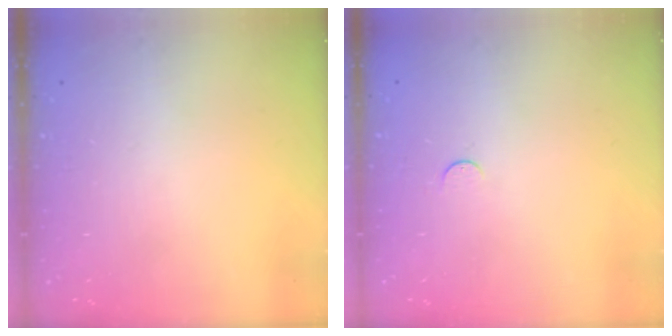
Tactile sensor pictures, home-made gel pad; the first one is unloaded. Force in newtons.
{"total": 3.0, "press": 3.0, "slide": 0.3}